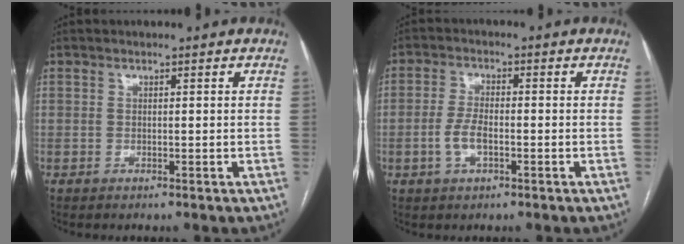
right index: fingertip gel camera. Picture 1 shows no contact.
{"total": 4.0, "force": [-1.0, 1.7, 3.5], "torque": [-0.080, 0.004, -0.019]}